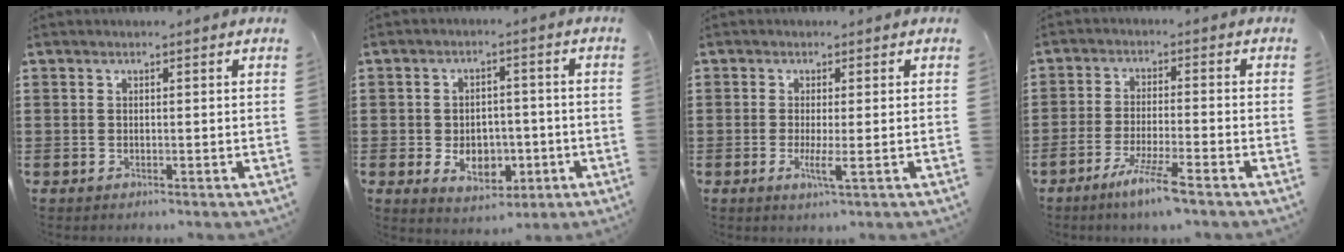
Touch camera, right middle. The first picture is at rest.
{"total": 5.9, "force": [-2.0, 4.0, 3.9], "torque": [-0.046, 0.001, -0.040]}
{"total": 2.4, "force": [-0.4, 0.3, 2.4], "torque": [-0.043, -0.005, -0.008]}
{"total": 6.1, "force": [-4.4, -0.1, 4.2], "torque": [-0.085, -0.015, -0.081]}